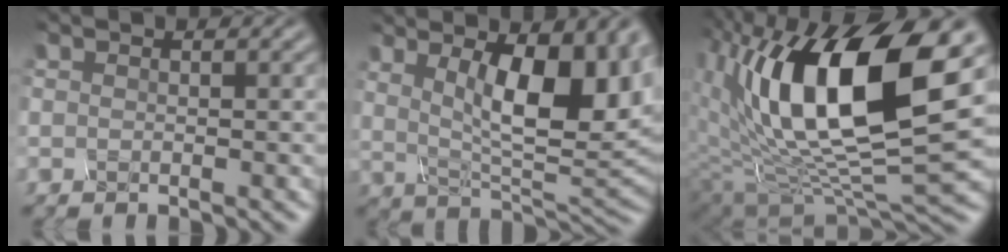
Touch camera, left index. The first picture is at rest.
{"total": 11.3, "force": [2.7, 4.1, 10.1], "torque": [-0.148, -0.002, 0.046]}
{"total": 15.4, "force": [3.5, 6.6, 13.4], "torque": [-0.233, 0.001, 0.056]}